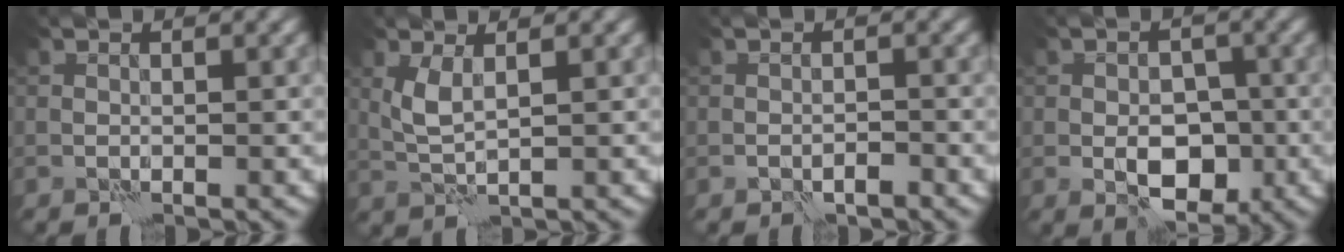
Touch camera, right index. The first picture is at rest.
{"total": 2.1, "force": [0.8, 0.5, 1.9], "torque": [-0.051, 0.003, 0.019]}
{"total": 1.3, "force": [-1.0, 0.4, 0.6], "torque": [-0.008, 0.006, -0.017]}
{"total": 5.2, "force": [-1.7, 3.2, 3.7], "torque": [-0.047, -0.002, -0.030]}